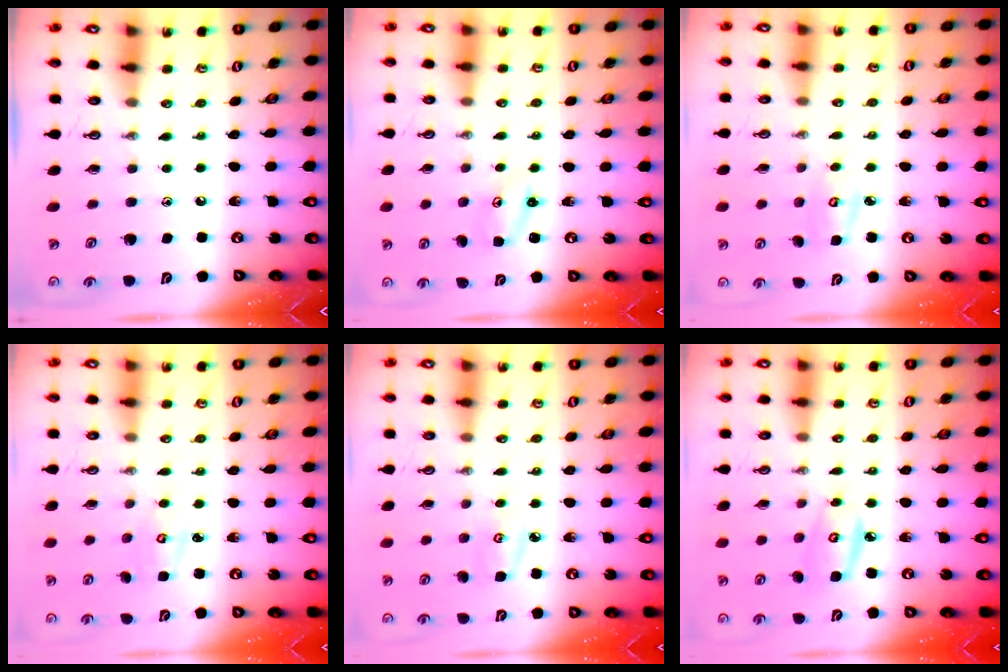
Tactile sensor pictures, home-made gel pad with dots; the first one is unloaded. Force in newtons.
{"total": 2.4, "press": 2.4, "slide": 0.2}
{"total": 4.4, "press": 4.4, "slide": 0.2}
{"total": 3.2, "press": 3.2, "slide": 0.3}
{"total": 5.6, "press": 5.6, "slide": 0.6}
{"total": 5.2, "press": 5.1, "slide": 0.3}